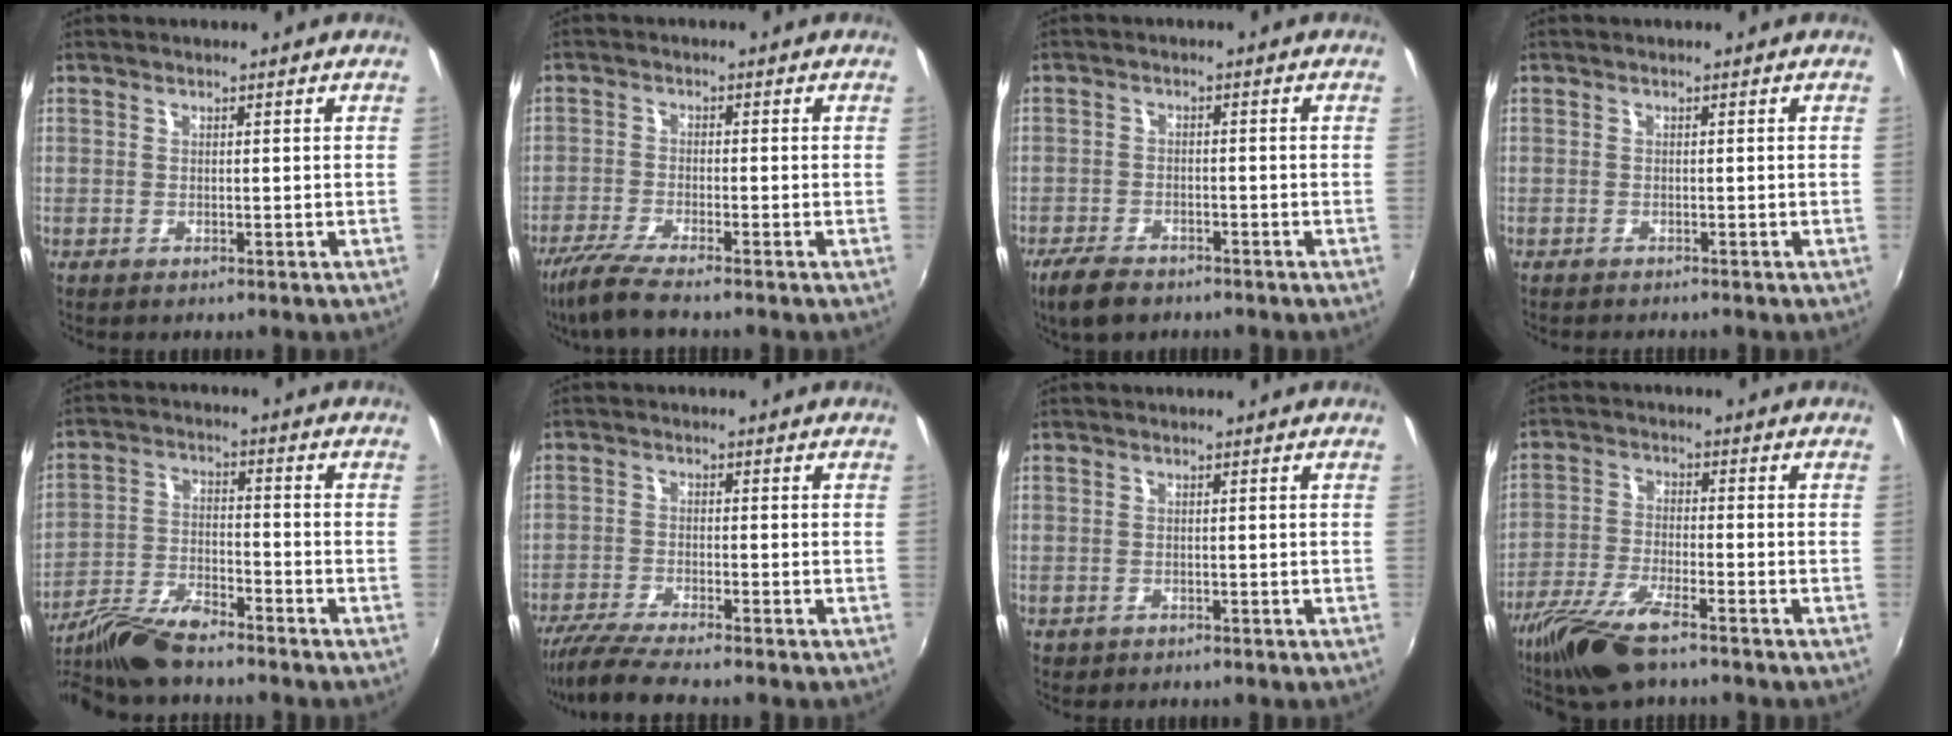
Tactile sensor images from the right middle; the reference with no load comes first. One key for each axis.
{"total": 6.8, "fx": -5.7, "fy": 0.1, "fz": 3.8, "tx": -0.096, "ty": -0.022, "tz": -0.105}
{"total": 6.3, "fx": -4.8, "fy": 2.8, "fz": 2.9, "tx": -0.083, "ty": -0.010, "tz": -0.088}
{"total": 1.2, "fx": -1.2, "fy": 0.2, "fz": 0.2, "tx": -0.007, "ty": -0.008, "tz": -0.019}
{"total": 11.8, "fx": -9.9, "fy": 2.4, "fz": 5.9, "tx": -0.126, "ty": -0.017, "tz": -0.188}
{"total": 7.4, "fx": -6.6, "fy": -0.1, "fz": 3.3, "tx": -0.090, "ty": -0.022, "tz": -0.121}
{"total": 1.0, "fx": -0.5, "fy": 0.8, "fz": 0.2, "tx": -0.007, "ty": -0.003, "tz": -0.005}
{"total": 11.1, "fx": -8.3, "fy": 2.4, "fz": 6.9, "tx": -0.160, "ty": -0.027, "tz": -0.164}